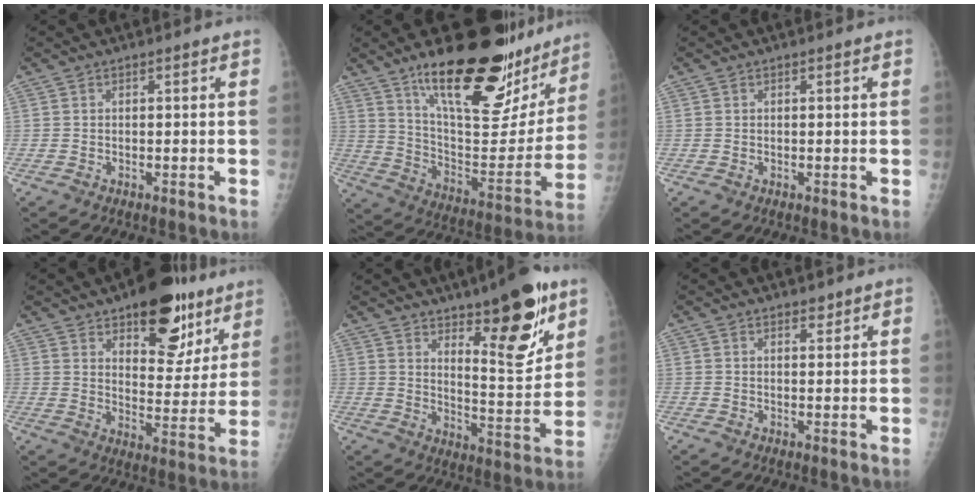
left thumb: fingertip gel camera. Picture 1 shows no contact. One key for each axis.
{"total": 29.8, "fx": 19.8, "fy": 10.6, "fz": 19.6, "tx": -0.245, "ty": -0.079, "tz": 0.310}
{"total": 0.0}
{"total": 18.1, "fx": 11.0, "fy": 8.8, "fz": 11.4, "tx": -0.093, "ty": -0.059, "tz": 0.159}
{"total": 16.7, "fx": 9.7, "fy": 5.4, "fz": 12.6, "tx": -0.139, "ty": -0.069, "tz": 0.153}
{"total": 1.5, "fx": 1.2, "fy": 0.7, "fz": 0.5, "tx": 0.002, "ty": -0.008, "tz": 0.016}